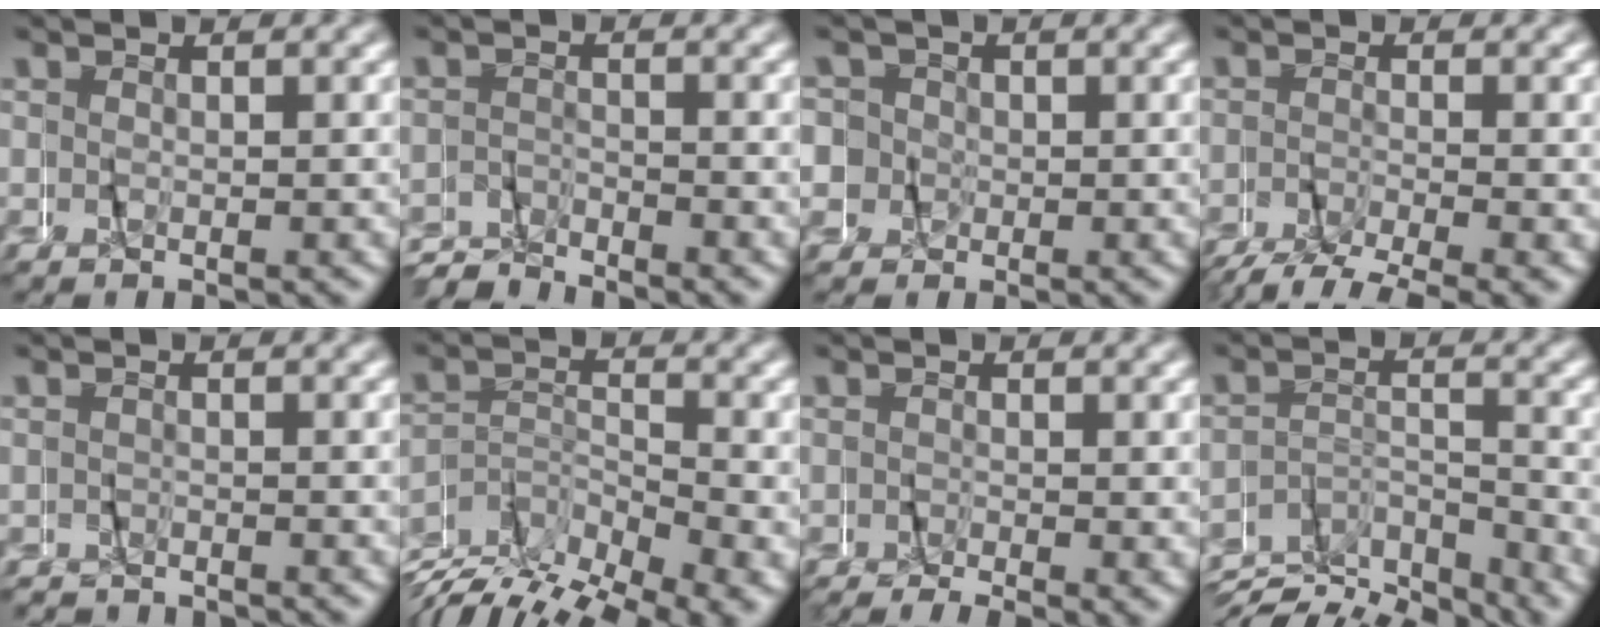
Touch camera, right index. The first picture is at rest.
{"total": 3.3, "force": [-3.0, -0.5, -1.3], "torque": [0.024, -0.004, -0.060]}
{"total": 6.8, "force": [0.0, 6.5, 1.8], "torque": [-0.049, -0.006, -0.011]}
{"total": 4.6, "force": [-3.7, 1.5, 2.2], "torque": [-0.039, -0.008, -0.059]}
{"total": 1.2, "force": [-0.5, 1.1, -0.1], "torque": [-0.001, 0.009, -0.020]}
{"total": 6.3, "force": [-3.5, 2.8, 4.4], "torque": [-0.061, 0.003, -0.070]}
{"total": 3.1, "force": [-2.1, 1.3, 1.9], "torque": [-0.021, -0.003, -0.035]}
{"total": 5.5, "force": [-5.0, 1.5, 1.7], "torque": [-0.010, -0.001, -0.093]}